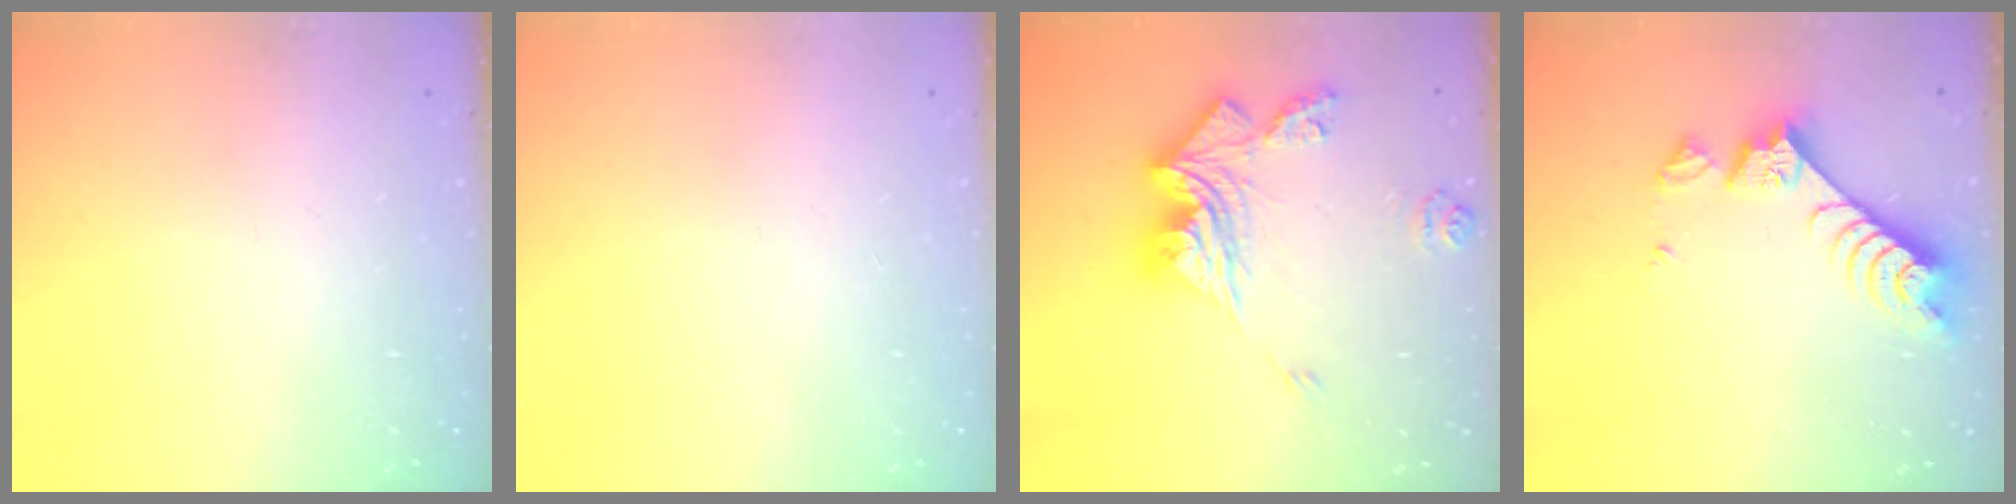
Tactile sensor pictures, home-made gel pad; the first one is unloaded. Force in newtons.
{"total": 0.0}
{"total": 15.6, "press": 15.5, "slide": 1.8}
{"total": 8.0, "press": 7.9, "slide": 0.7}